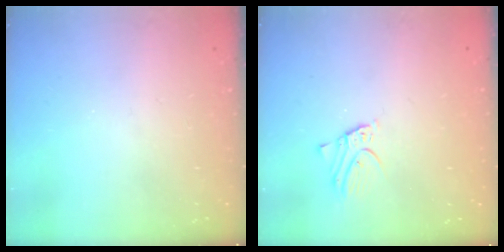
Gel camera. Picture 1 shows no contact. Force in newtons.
{"total": 3.5, "press": 3.5, "slide": 0.2}